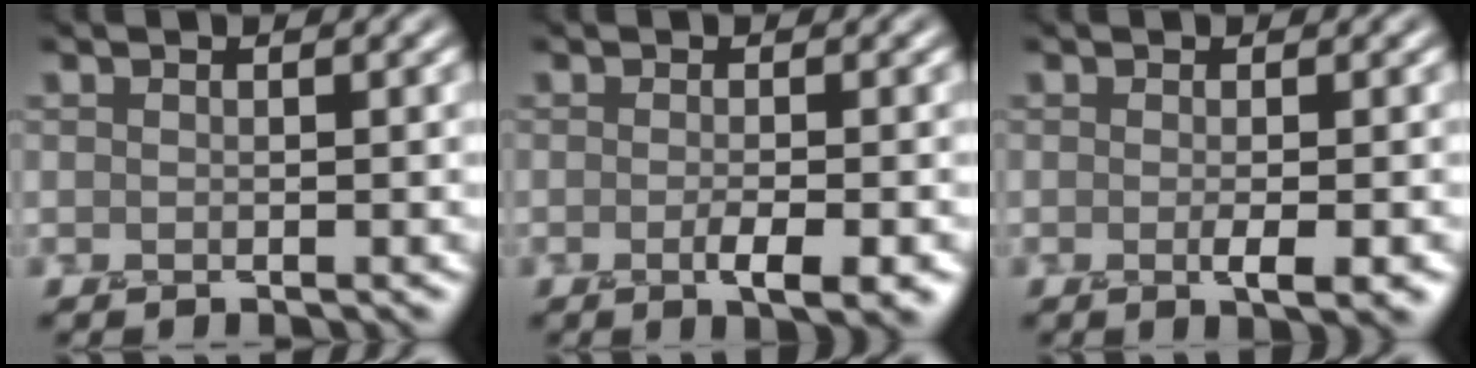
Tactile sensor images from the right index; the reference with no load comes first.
{"total": 3.3, "force": [-1.1, 0.9, 3.0], "torque": [-0.042, -0.003, -0.019]}
{"total": 2.6, "force": [-0.5, 0.7, 2.5], "torque": [-0.031, -0.002, -0.009]}